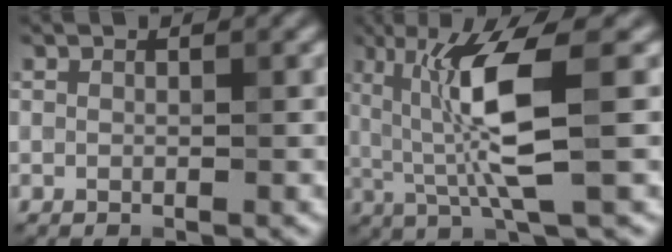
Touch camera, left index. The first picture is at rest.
{"total": 7.5, "force": [0.8, 1.2, 7.4], "torque": [-0.140, -0.006, 0.020]}